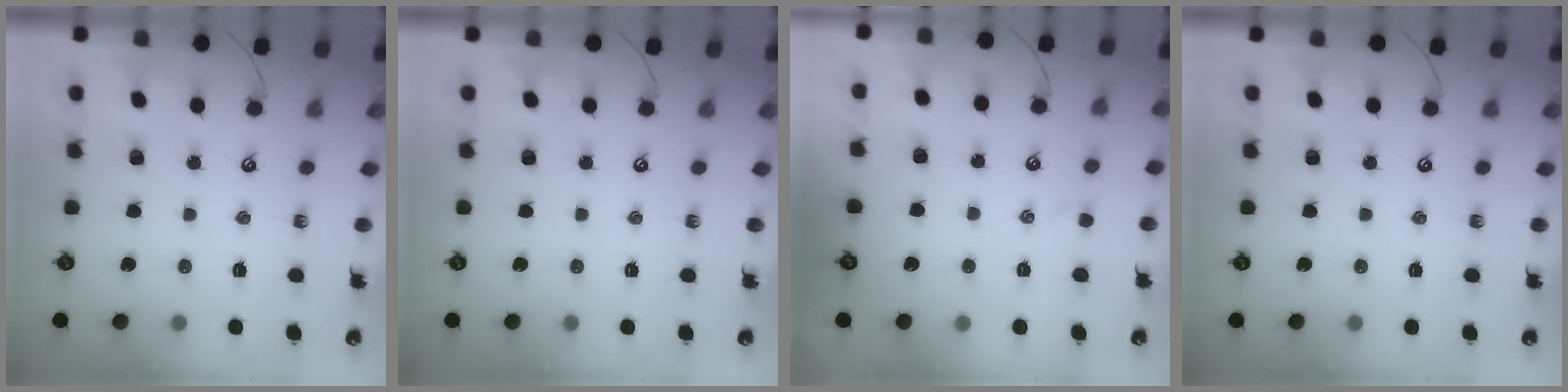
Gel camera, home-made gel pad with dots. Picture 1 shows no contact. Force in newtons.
{"total": 0.0}
{"total": 1.9, "press": 1.9, "slide": 0.3}
{"total": 0.0}